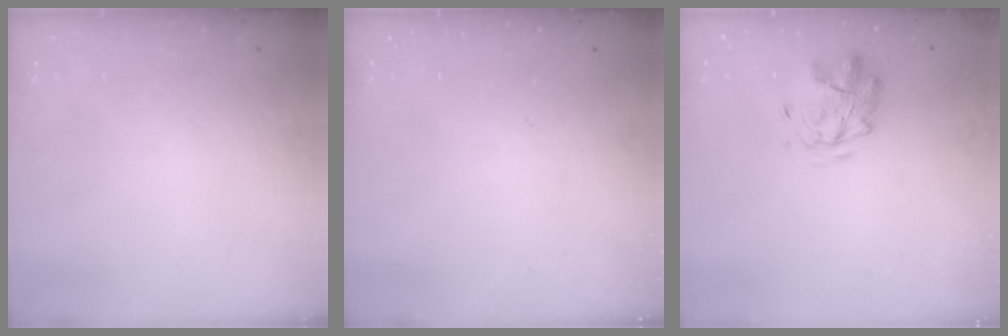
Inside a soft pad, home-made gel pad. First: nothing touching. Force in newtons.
{"total": 0.0}
{"total": 2.9, "press": 2.5, "slide": 1.5}